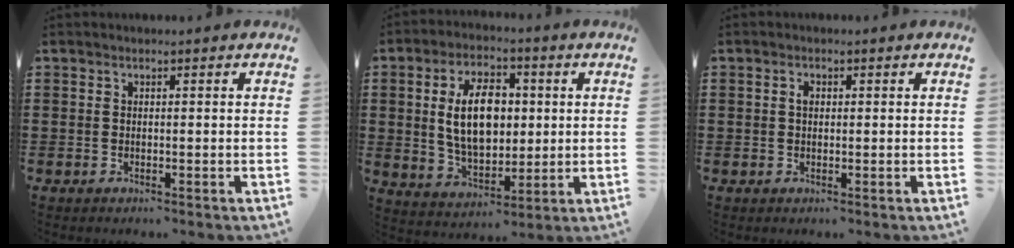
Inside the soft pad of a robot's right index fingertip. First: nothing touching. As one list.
[{"total": 10.7, "force": [1.6, 6.4, 8.4], "torque": [-0.158, 0.009, 0.023]}, {"total": 1.3, "force": [0.2, 0.8, 1.0], "torque": [-0.021, 0.004, 0.004]}]